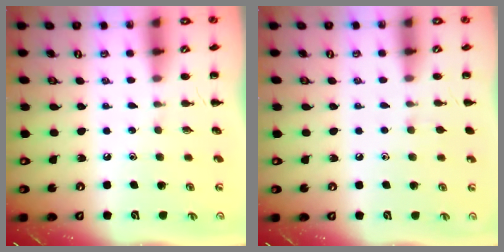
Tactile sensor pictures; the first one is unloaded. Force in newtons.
{"total": 3.3, "press": 3.0, "slide": 1.5}